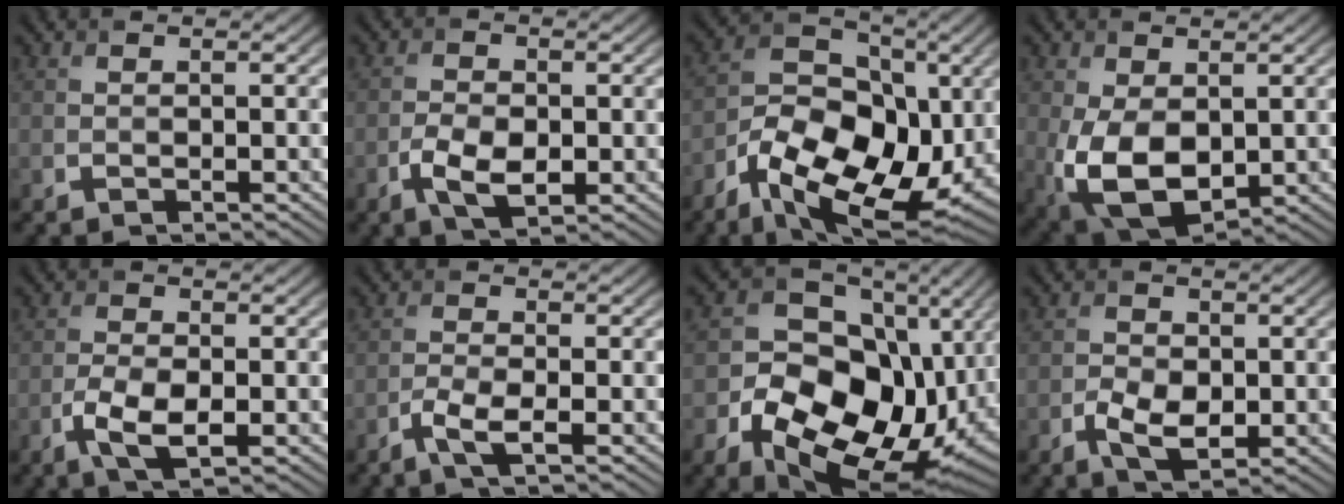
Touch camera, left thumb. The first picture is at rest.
{"total": 4.7, "force": [-1.6, 2.5, 3.6], "torque": [-0.077, -0.004, -0.031]}
{"total": 14.8, "force": [-5.6, 9.2, 10.2], "torque": [-0.194, -0.024, -0.104]}
{"total": 9.5, "force": [-0.8, 5.9, 7.5], "torque": [-0.178, -0.018, -0.008]}
{"total": 4.9, "force": [-1.8, 2.2, 4.0], "torque": [-0.088, -0.004, -0.037]}
{"total": 3.1, "force": [-1.7, 0.8, 2.5], "torque": [-0.059, 0.002, -0.039]}
{"total": 15.4, "force": [-3.4, 11.4, 9.8], "torque": [-0.177, -0.044, -0.050]}
{"total": 4.0, "force": [-1.2, 2.5, 2.9], "torque": [-0.060, -0.007, -0.024]}